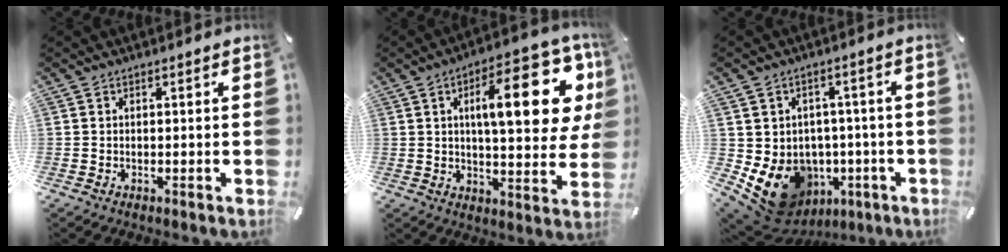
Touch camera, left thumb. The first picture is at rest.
{"total": 21.2, "force": [6.4, 7.8, 18.7], "torque": [-0.269, -0.013, 0.088]}
{"total": 11.7, "force": [-4.0, 9.8, 5.0], "torque": [-0.104, 0.002, -0.056]}